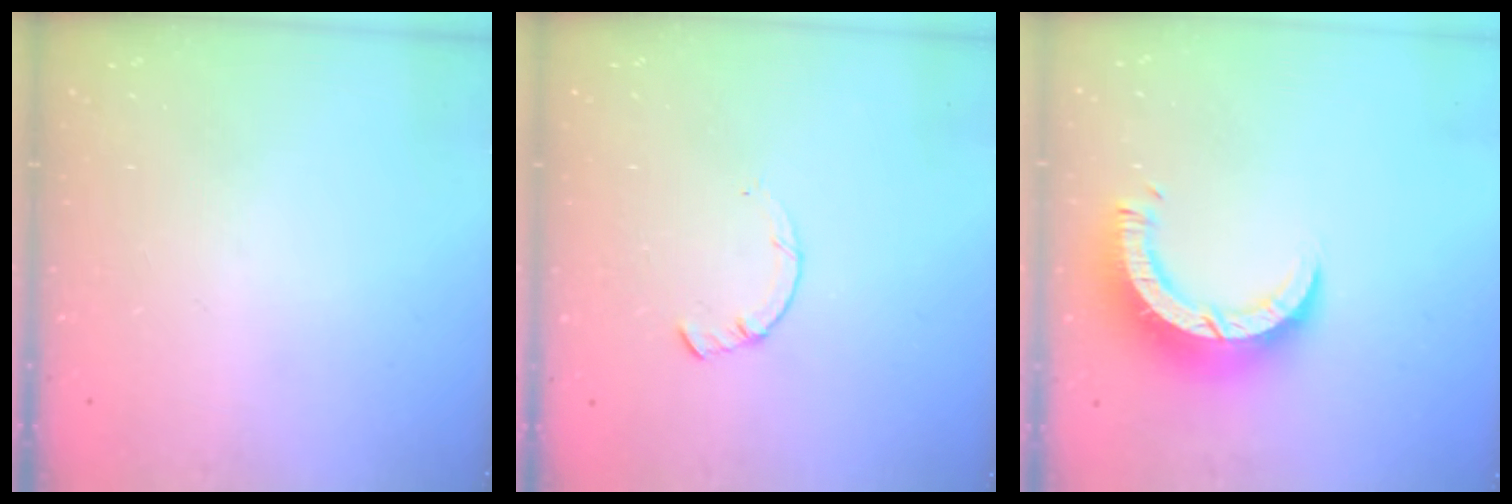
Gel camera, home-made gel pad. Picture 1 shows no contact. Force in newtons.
{"total": 1.4, "press": 1.4, "slide": 0.2}
{"total": 9.7, "press": 9.6, "slide": 1.0}